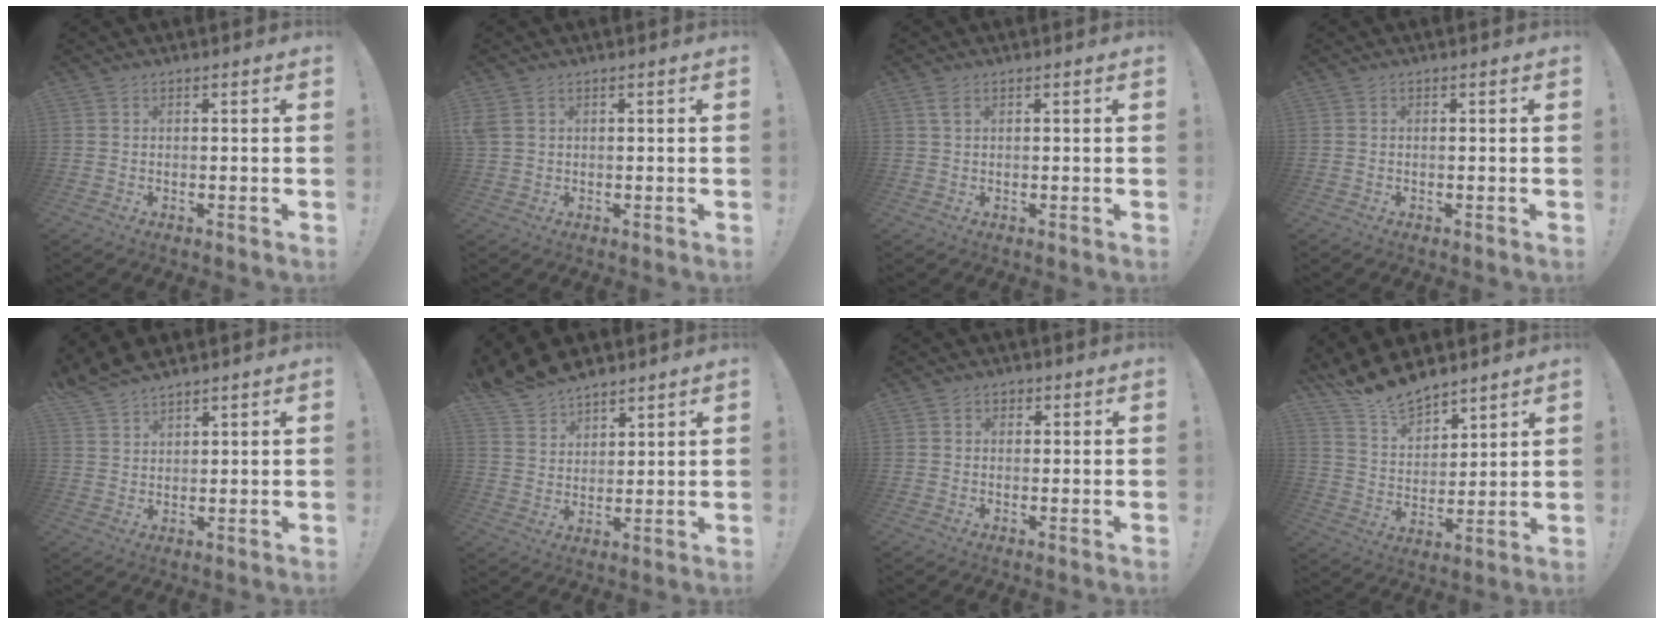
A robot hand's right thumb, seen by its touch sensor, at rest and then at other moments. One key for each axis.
{"total": 3.0, "fx": 1.2, "fy": 2.0, "fz": 1.9, "tx": -0.042, "ty": 0.004, "tz": 0.028}
{"total": 2.1, "fx": 1.1, "fy": 0.9, "fz": 1.5, "tx": -0.026, "ty": 0.000, "tz": 0.018}
{"total": 0.0}
{"total": 5.9, "fx": 5.5, "fy": 1.7, "fz": 1.4, "tx": -0.037, "ty": -0.033, "tz": 0.107}
{"total": 9.9, "fx": 8.9, "fy": 4.0, "fz": 1.7, "tx": -0.049, "ty": -0.067, "tz": 0.175}
{"total": 1.9, "fx": 0.5, "fy": 1.6, "fz": 0.8, "tx": -0.008, "ty": 0.000, "tz": 0.007}
{"total": 13.1, "fx": 12.0, "fy": 4.4, "fz": 2.9, "tx": -0.080, "ty": -0.093, "tz": 0.227}